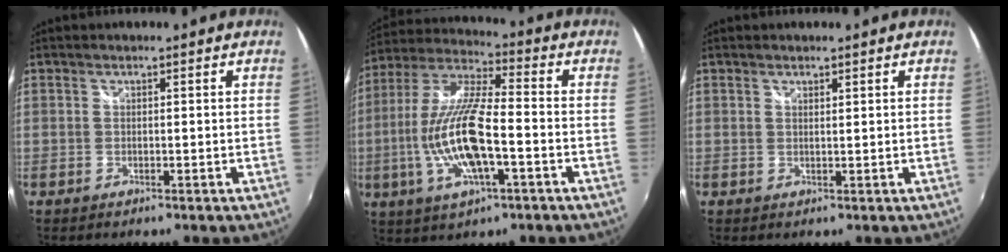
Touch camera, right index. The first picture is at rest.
{"total": 16.8, "force": [-4.1, 4.6, 15.6], "torque": [-0.315, -0.008, -0.078]}
{"total": 0.8, "force": [0.8, 0.1, 0.2], "torque": [-0.003, -0.002, 0.013]}